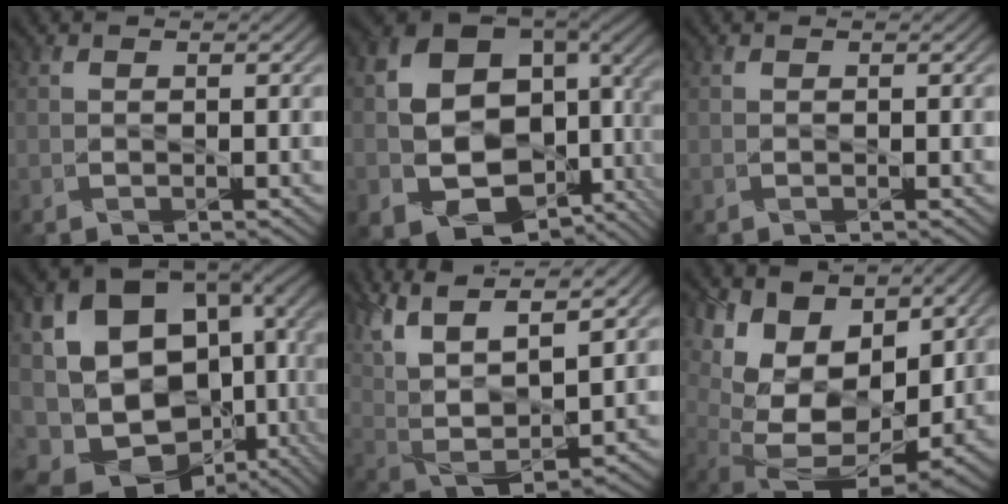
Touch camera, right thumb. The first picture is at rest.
{"total": 16.6, "force": [-1.1, 12.5, 10.8], "torque": [-0.211, -0.060, 0.031]}
{"total": 0.0}
{"total": 18.2, "force": [-1.6, 14.3, 11.2], "torque": [-0.218, -0.053, 0.046]}
{"total": 16.3, "force": [9.8, 6.4, 11.3], "torque": [-0.288, 0.026, 0.171]}
{"total": 13.1, "force": [4.0, 8.6, 9.0], "torque": [-0.184, 0.009, 0.079]}